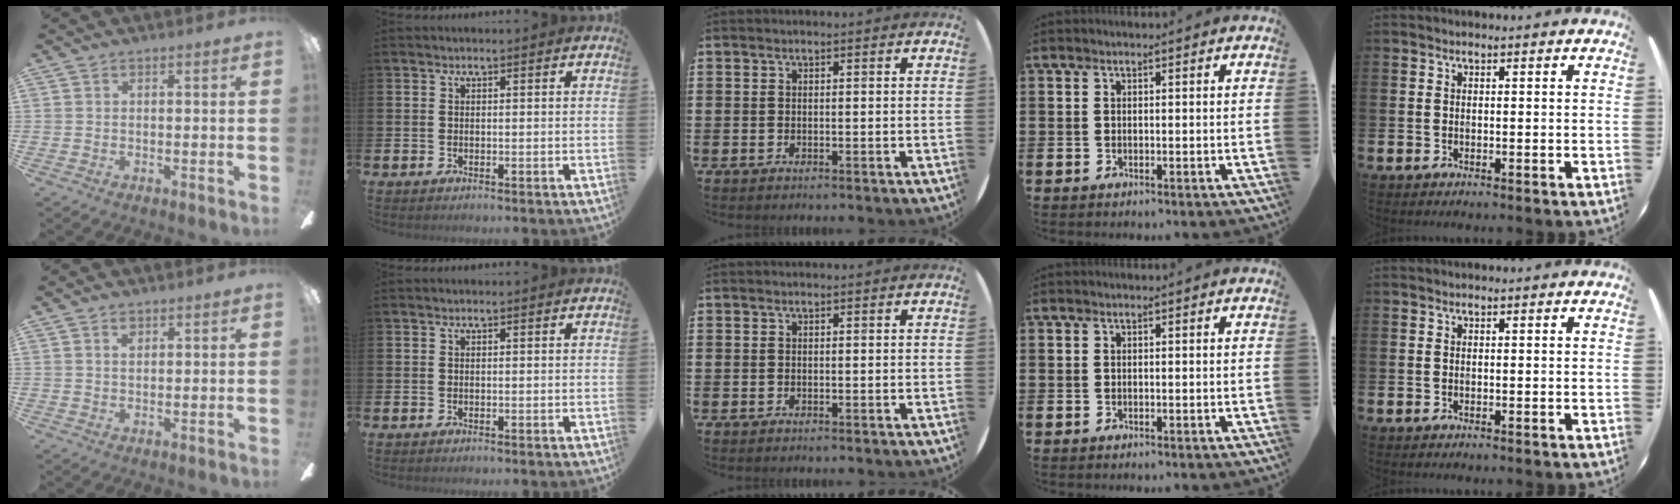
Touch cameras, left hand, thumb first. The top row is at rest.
{"thumb": {"total": 2.0, "force": [1.1, 1.2, 1.2], "torque": [-0.020, -0.001, 0.018]}}